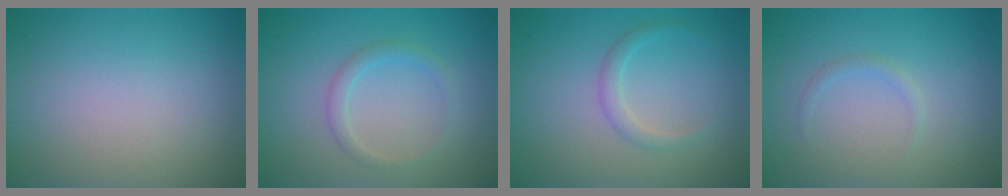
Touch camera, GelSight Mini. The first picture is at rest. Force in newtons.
{"total": 1.5, "press": 1.5, "slide": 0.1}
{"total": 1.5, "press": 1.5, "slide": 0.1}
{"total": 0.7, "press": 0.7, "slide": 0.1}